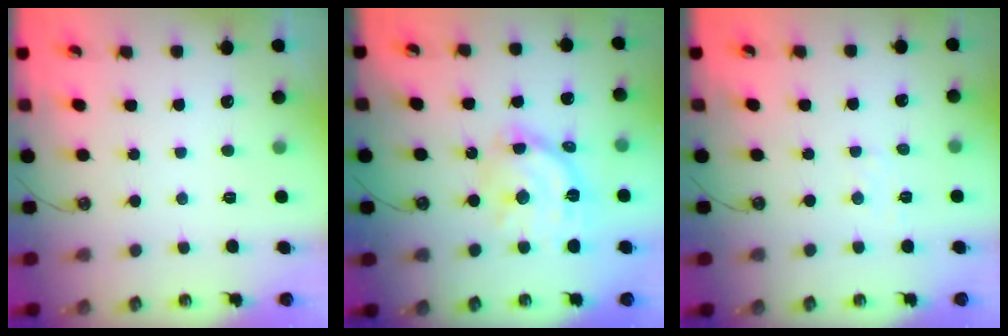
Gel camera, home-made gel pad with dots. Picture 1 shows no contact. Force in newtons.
{"total": 16.0, "press": 16.0, "slide": 1.2}
{"total": 3.7, "press": 3.6, "slide": 0.5}